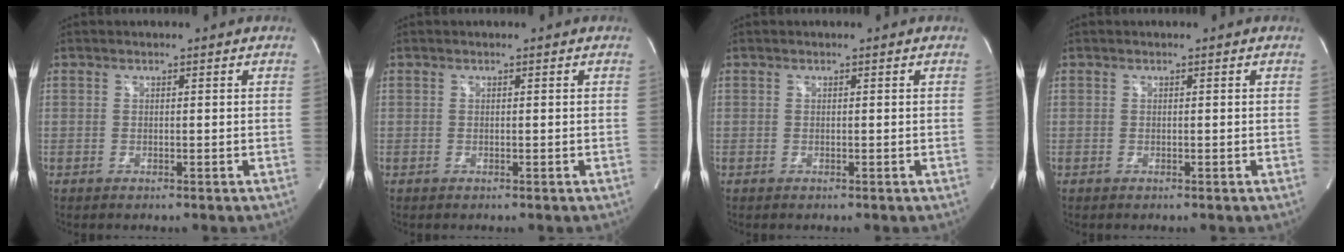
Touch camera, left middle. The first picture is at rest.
{"total": 0.0}
{"total": 0.0}
{"total": 0.0}